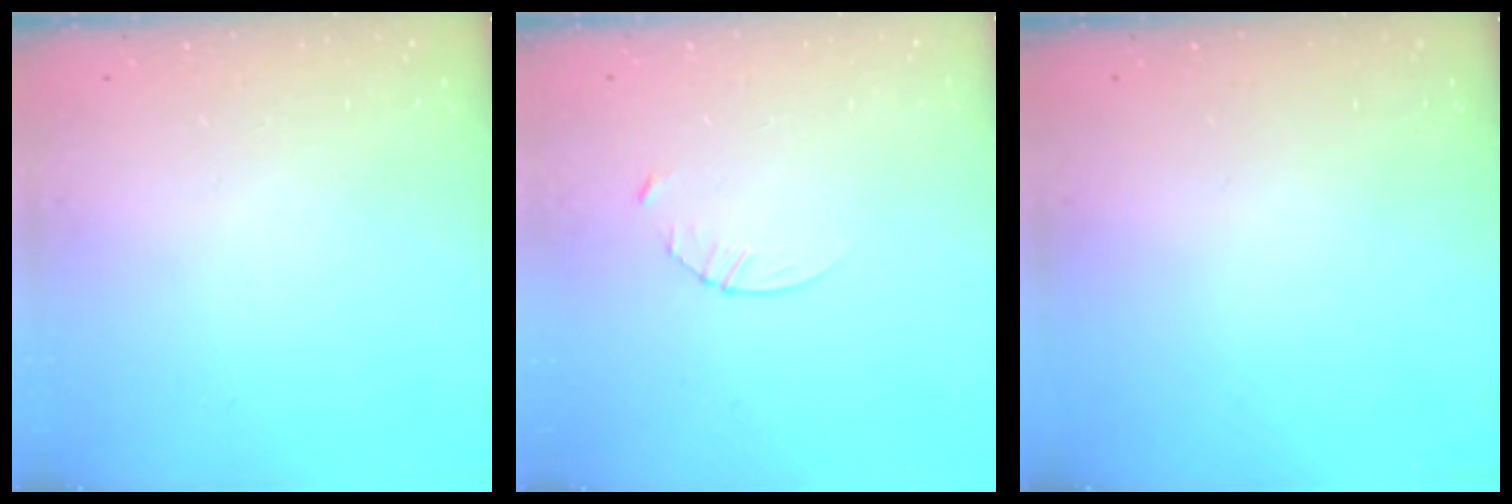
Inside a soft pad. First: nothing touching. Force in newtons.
{"total": 3.3, "press": 3.2, "slide": 0.4}
{"total": 0.0}